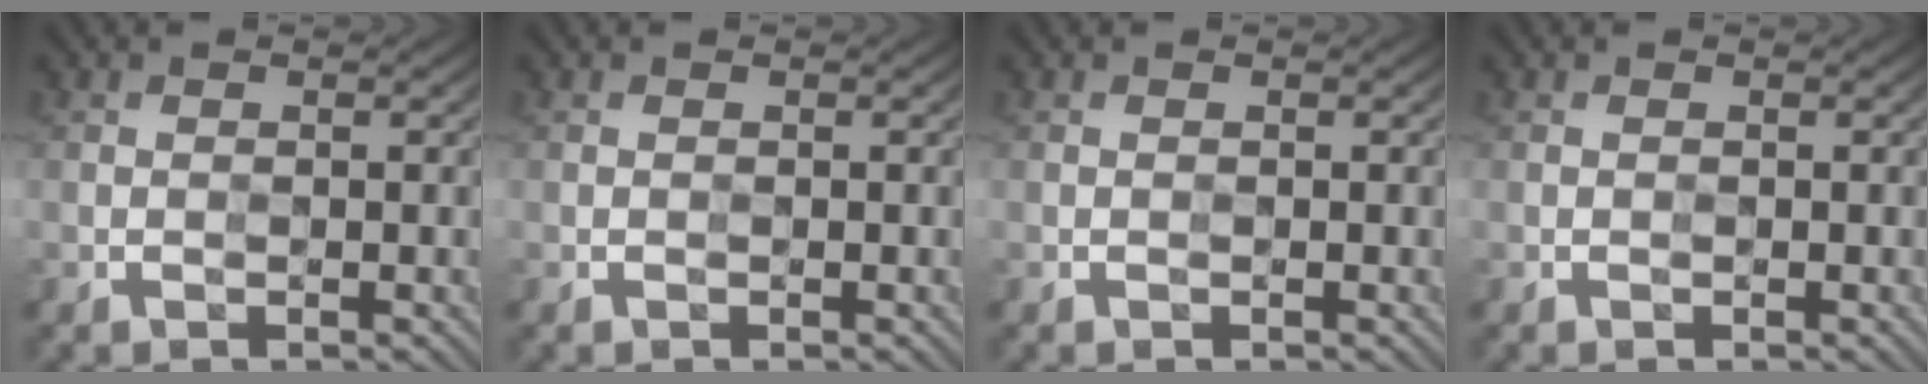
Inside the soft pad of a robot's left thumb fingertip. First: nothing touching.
{"total": 0.0}
{"total": 0.0}
{"total": 0.0}